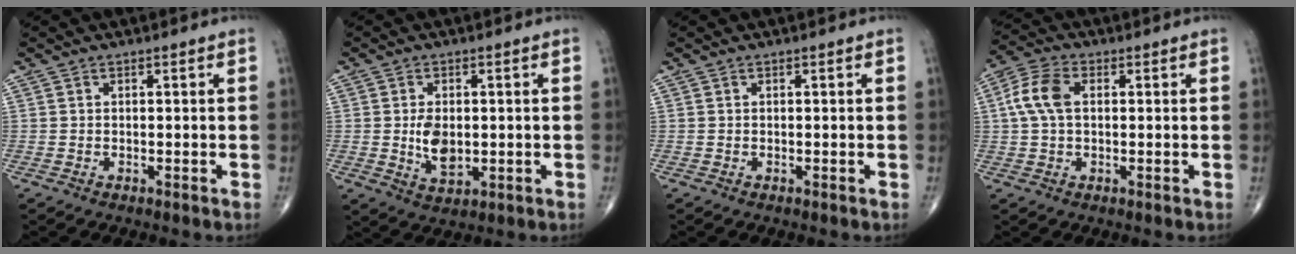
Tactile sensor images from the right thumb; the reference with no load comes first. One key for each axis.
{"total": 6.1, "fx": -0.1, "fy": 3.7, "fz": 4.9, "tx": -0.076, "ty": -0.009, "tz": 0.005}
{"total": 0.0}
{"total": 7.3, "fx": 1.1, "fy": 4.4, "fz": 5.7, "tx": -0.130, "ty": 0.019, "tz": 0.018}